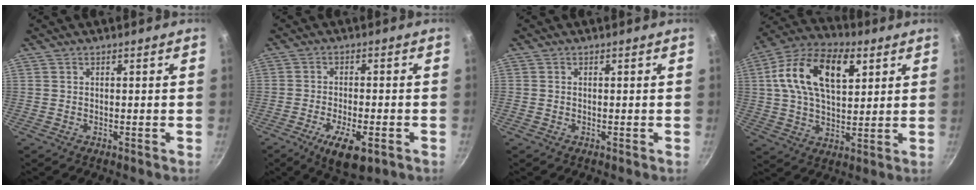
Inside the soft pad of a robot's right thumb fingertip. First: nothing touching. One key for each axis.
{"total": 9.2, "fx": -4.1, "fy": 3.4, "fz": 7.5, "tx": -0.121, "ty": 0.009, "tz": -0.063}
{"total": 0.0}
{"total": 18.0, "fx": 5.8, "fy": 10.2, "fz": 13.6, "tx": -0.224, "ty": 0.002, "tz": 0.088}